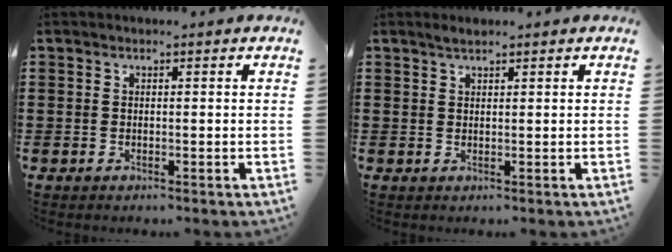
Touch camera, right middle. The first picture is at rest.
{"total": 1.1, "force": [1.0, 0.2, 0.4], "torque": [-0.011, 0.000, 0.019]}